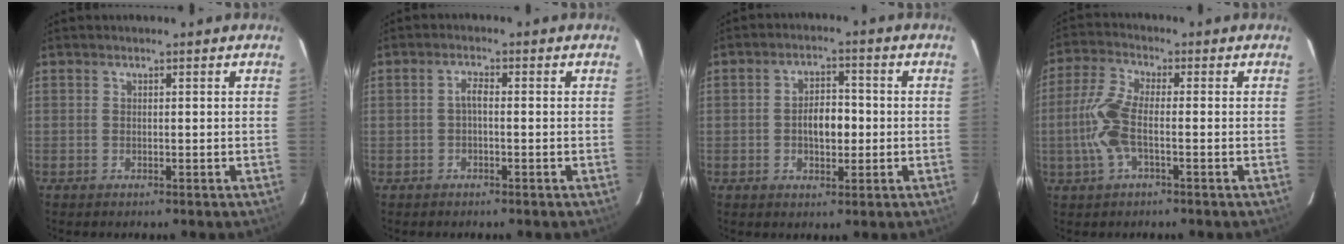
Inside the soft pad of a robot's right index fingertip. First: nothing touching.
{"total": 1.6, "force": [-0.5, 0.5, 1.5], "torque": [-0.030, 0.008, -0.011]}
{"total": 5.7, "force": [-0.7, 3.2, 4.6], "torque": [-0.083, 0.010, -0.009]}
{"total": 8.4, "force": [-1.8, 2.6, 7.7], "torque": [-0.177, 0.004, -0.038]}